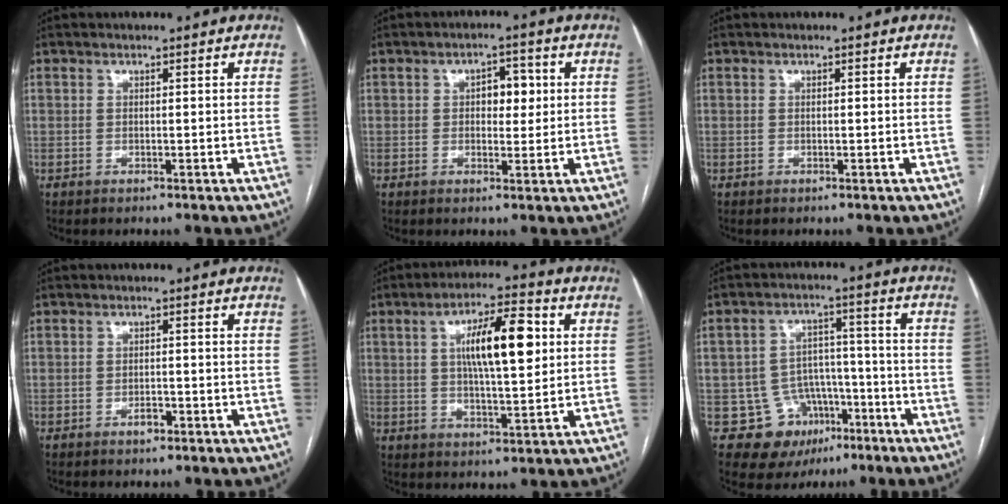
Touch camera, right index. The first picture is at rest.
{"total": 4.3, "force": [0.8, 2.4, 3.5], "torque": [-0.048, 0.012, 0.013]}
{"total": 0.0}
{"total": 1.6, "force": [-1.0, 0.7, 1.1], "torque": [-0.016, 0.002, -0.015]}
{"total": 11.7, "force": [2.7, 2.8, 11.0], "torque": [-0.191, 0.015, 0.044]}
{"total": 9.9, "force": [-4.6, 8.6, 1.8], "torque": [-0.021, 0.042, -0.056]}